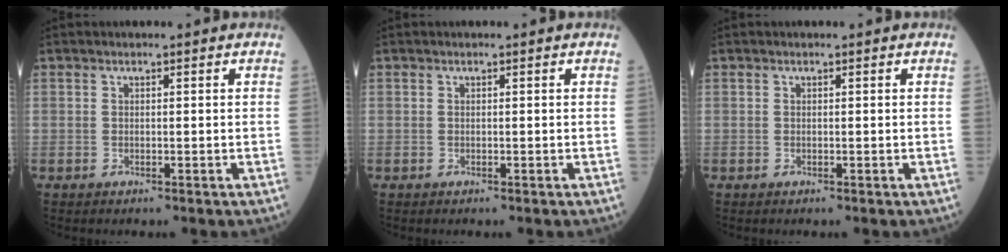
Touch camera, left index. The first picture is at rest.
{"total": 0.0}
{"total": 0.0}